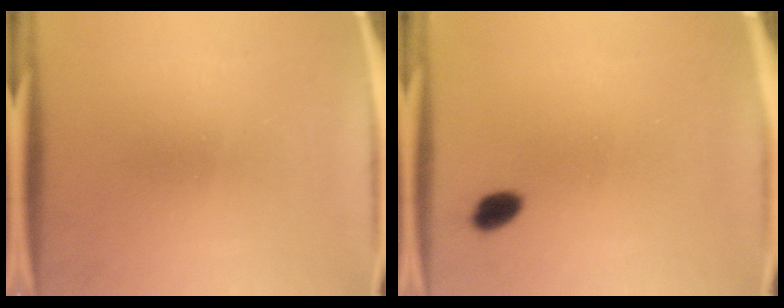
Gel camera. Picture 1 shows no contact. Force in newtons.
{"total": 2.9}